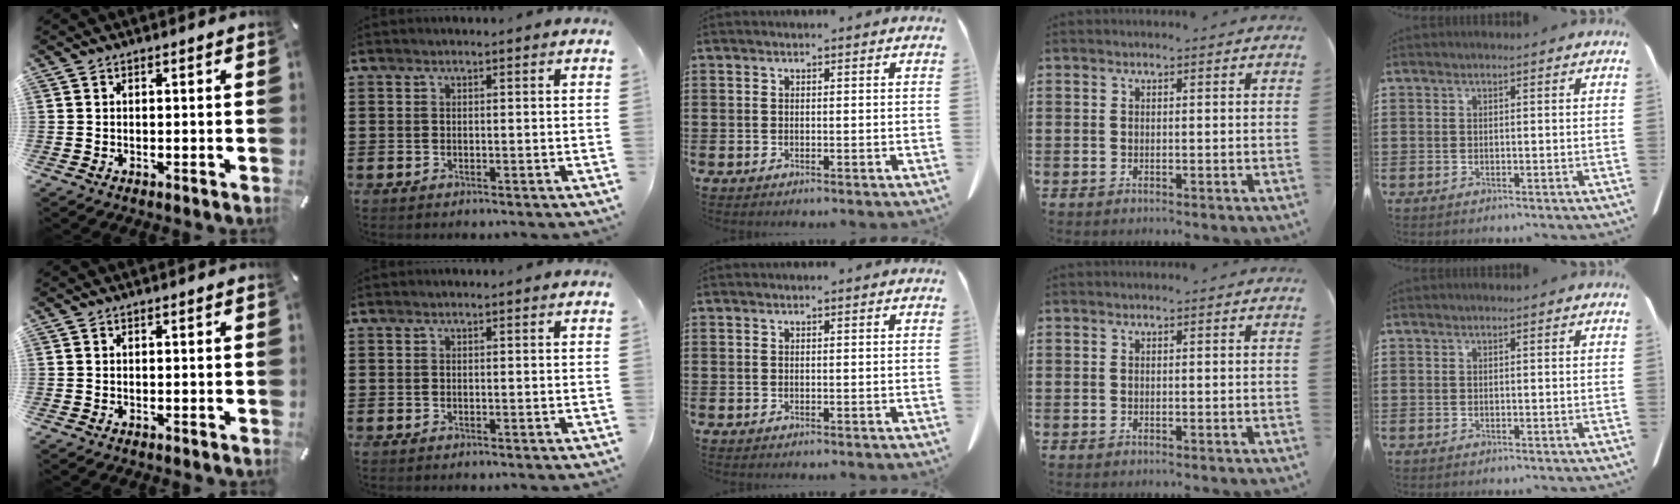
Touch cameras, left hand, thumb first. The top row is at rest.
{}